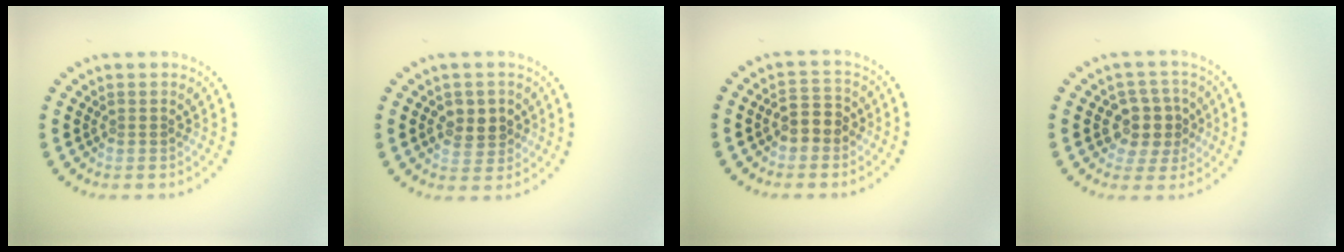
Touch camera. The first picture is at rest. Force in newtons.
{"total": 2.8, "press": 2.8, "slide": 0.4}
{"total": 2.6, "press": 2.5, "slide": 0.7}
{"total": 4.0, "press": 3.8, "slide": 1.4}